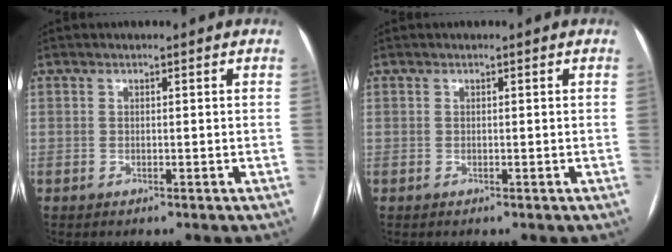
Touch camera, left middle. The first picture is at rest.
{"total": 0.0}